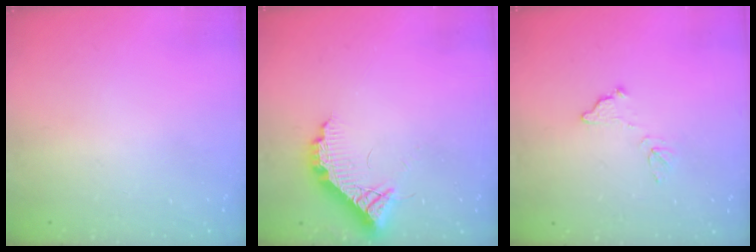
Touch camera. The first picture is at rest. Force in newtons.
{"total": 10.4, "press": 10.4, "slide": 0.6}
{"total": 6.8, "press": 6.8, "slide": 0.2}